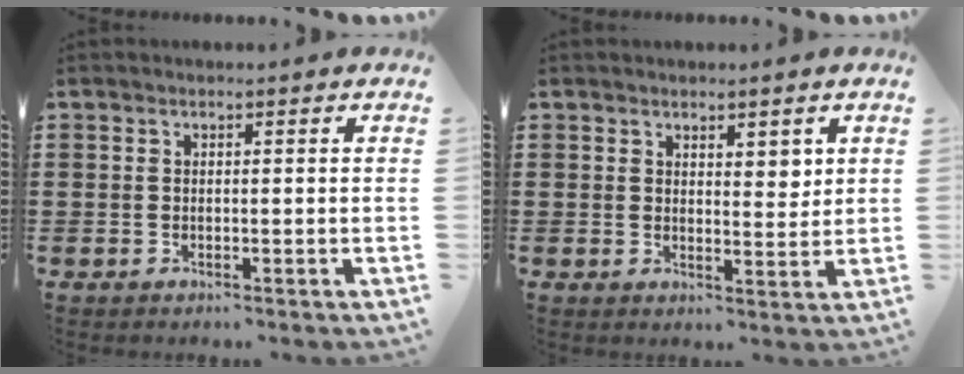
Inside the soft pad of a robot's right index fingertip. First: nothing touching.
{"total": 2.6, "force": [2.2, 1.1, 0.9], "torque": [-0.013, 0.003, 0.040]}